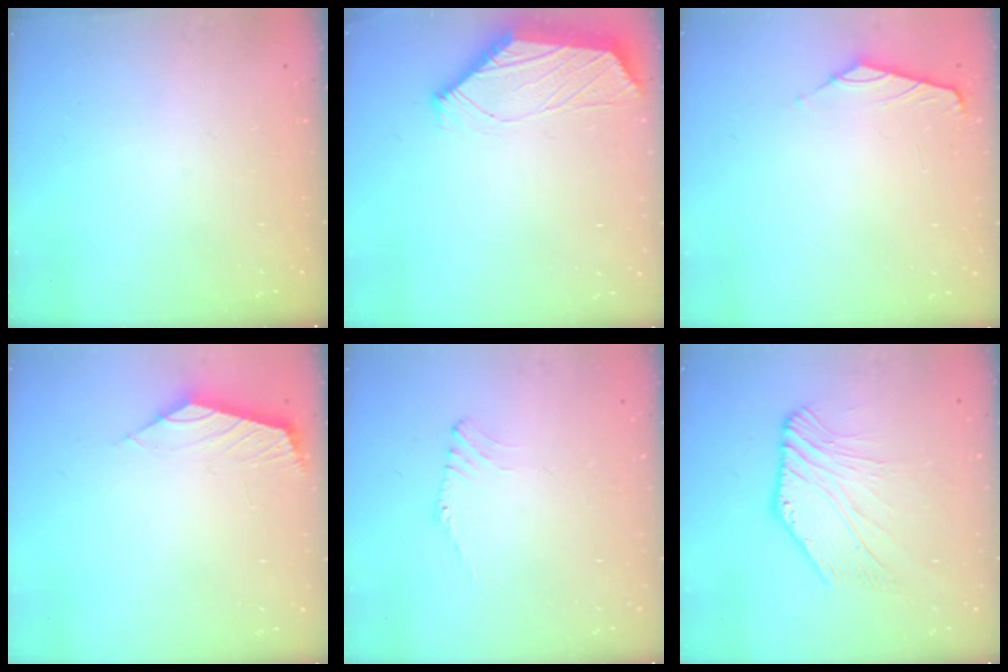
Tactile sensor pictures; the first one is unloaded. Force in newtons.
{"total": 1.8, "press": 1.8, "slide": 0.2}
{"total": 0.0}
{"total": 2.1, "press": 2.1, "slide": 0.5}
{"total": 1.2, "press": 1.0, "slide": 0.7}
{"total": 4.8, "press": 4.7, "slide": 1.1}